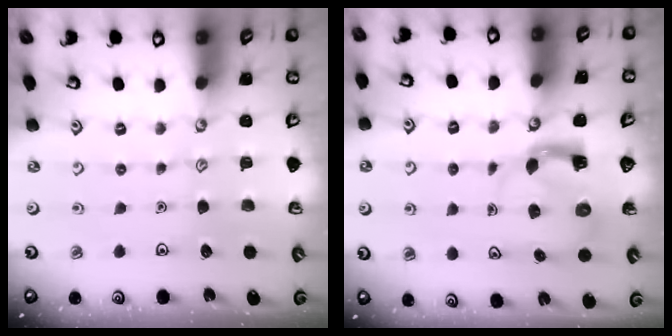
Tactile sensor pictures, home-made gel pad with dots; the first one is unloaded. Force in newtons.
{"total": 4.0, "press": 3.9, "slide": 0.7}